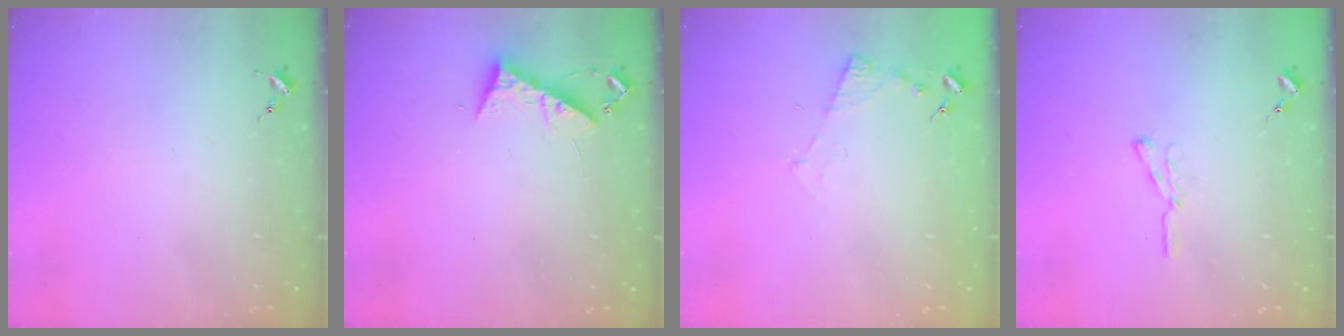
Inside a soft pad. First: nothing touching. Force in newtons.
{"total": 7.7, "press": 7.6, "slide": 0.6}
{"total": 4.6, "press": 4.6, "slide": 0.5}
{"total": 4.4, "press": 4.4, "slide": 0.5}